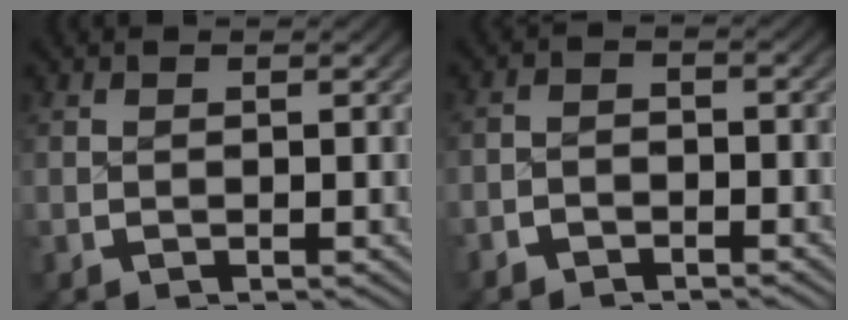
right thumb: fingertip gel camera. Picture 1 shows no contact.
{"total": 1.8, "force": [-1.6, 0.8, 0.2], "torque": [0.004, -0.001, -0.034]}